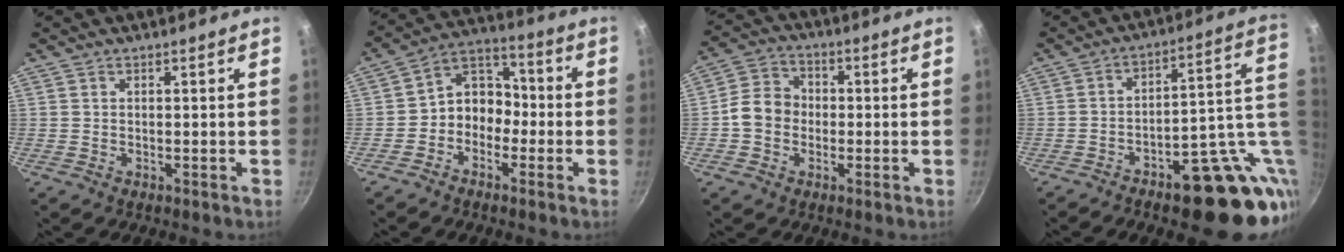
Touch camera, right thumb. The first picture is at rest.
{"total": 8.5, "force": [-2.6, 6.9, 4.3], "torque": [-0.028, 0.051, -0.067]}
{"total": 7.7, "force": [-1.0, 6.5, 4.0], "torque": [-0.041, 0.022, -0.034]}
{"total": 20.7, "force": [-3.8, 8.9, 18.3], "torque": [-0.181, 0.018, -0.037]}